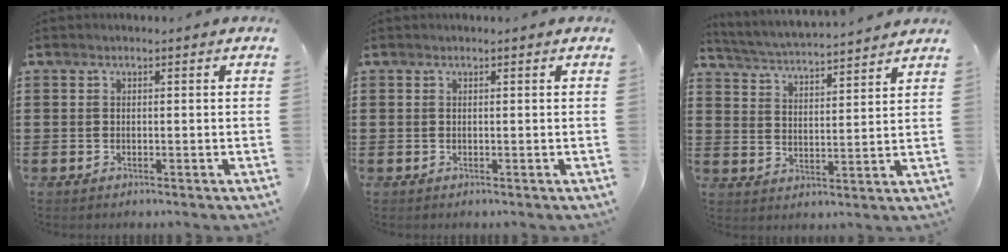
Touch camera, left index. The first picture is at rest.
{"total": 0.0}
{"total": 4.0, "force": [4.0, -0.5, 0.5], "torque": [-0.032, -0.032, 0.063]}